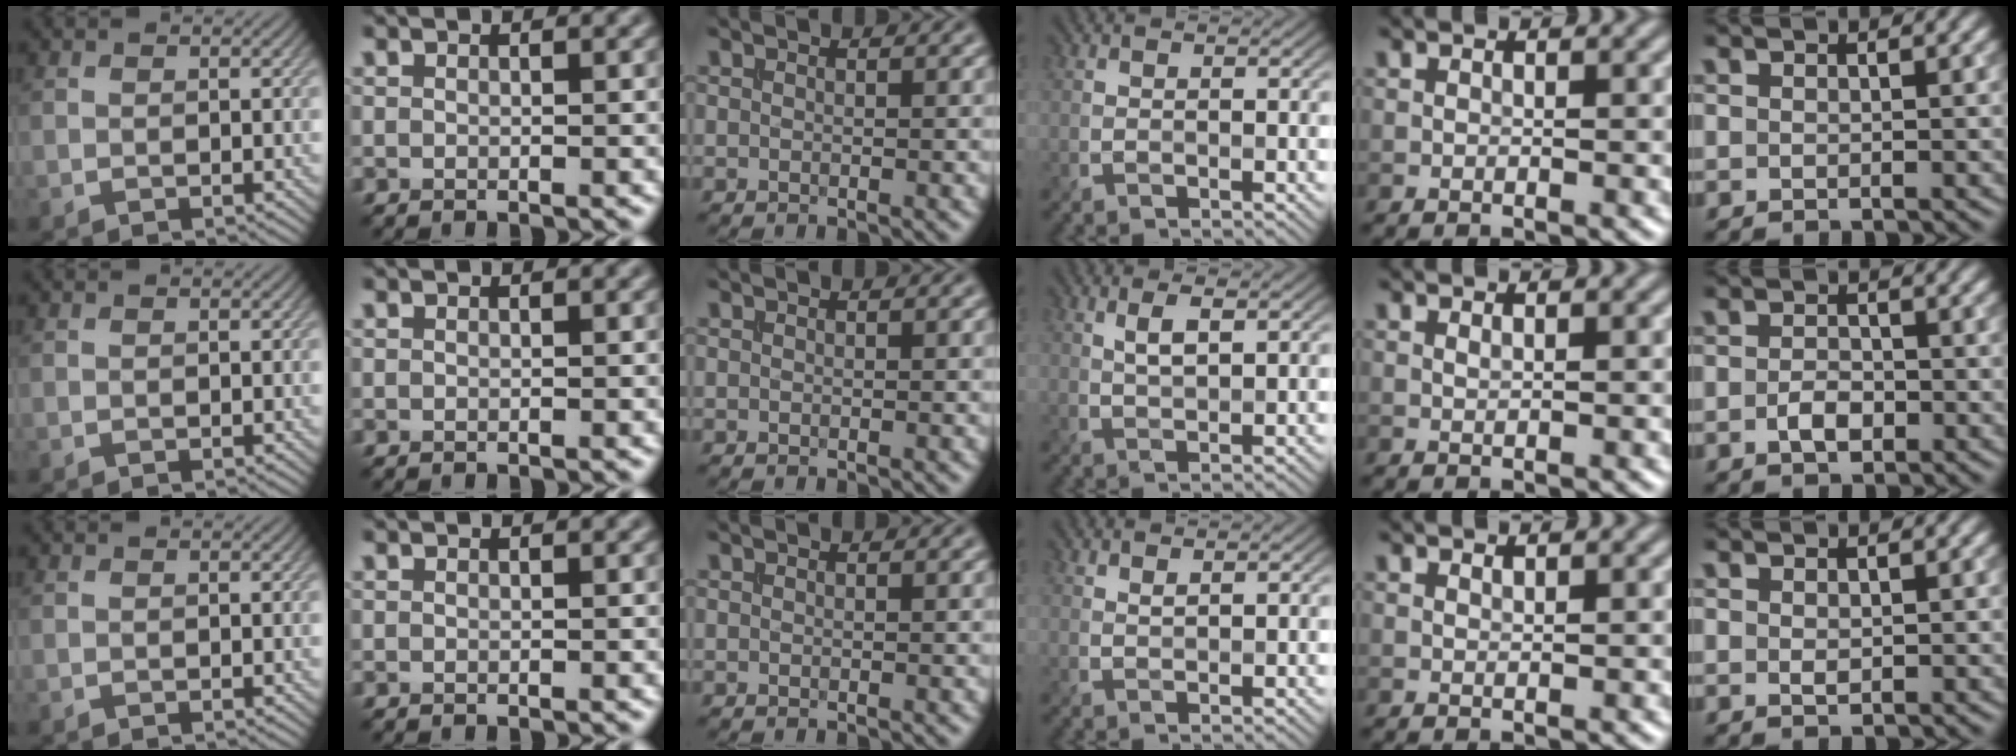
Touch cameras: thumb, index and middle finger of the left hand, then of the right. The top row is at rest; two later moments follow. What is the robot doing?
{"motion": "extract", "object": "file holder"}